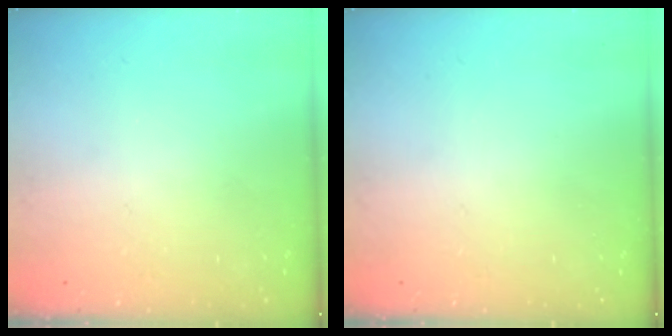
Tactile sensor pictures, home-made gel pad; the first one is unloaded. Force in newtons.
{"total": 0.0}